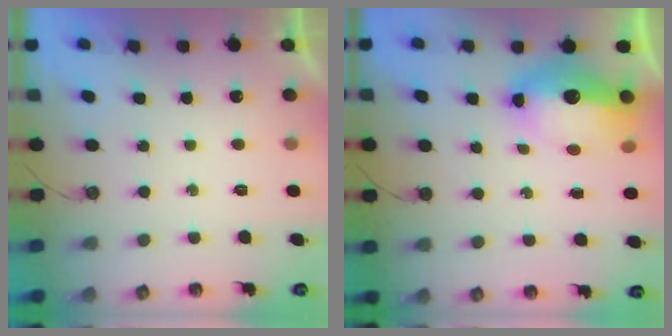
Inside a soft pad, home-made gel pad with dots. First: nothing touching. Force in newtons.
{"total": 19.9, "press": 15.4, "slide": 12.5}